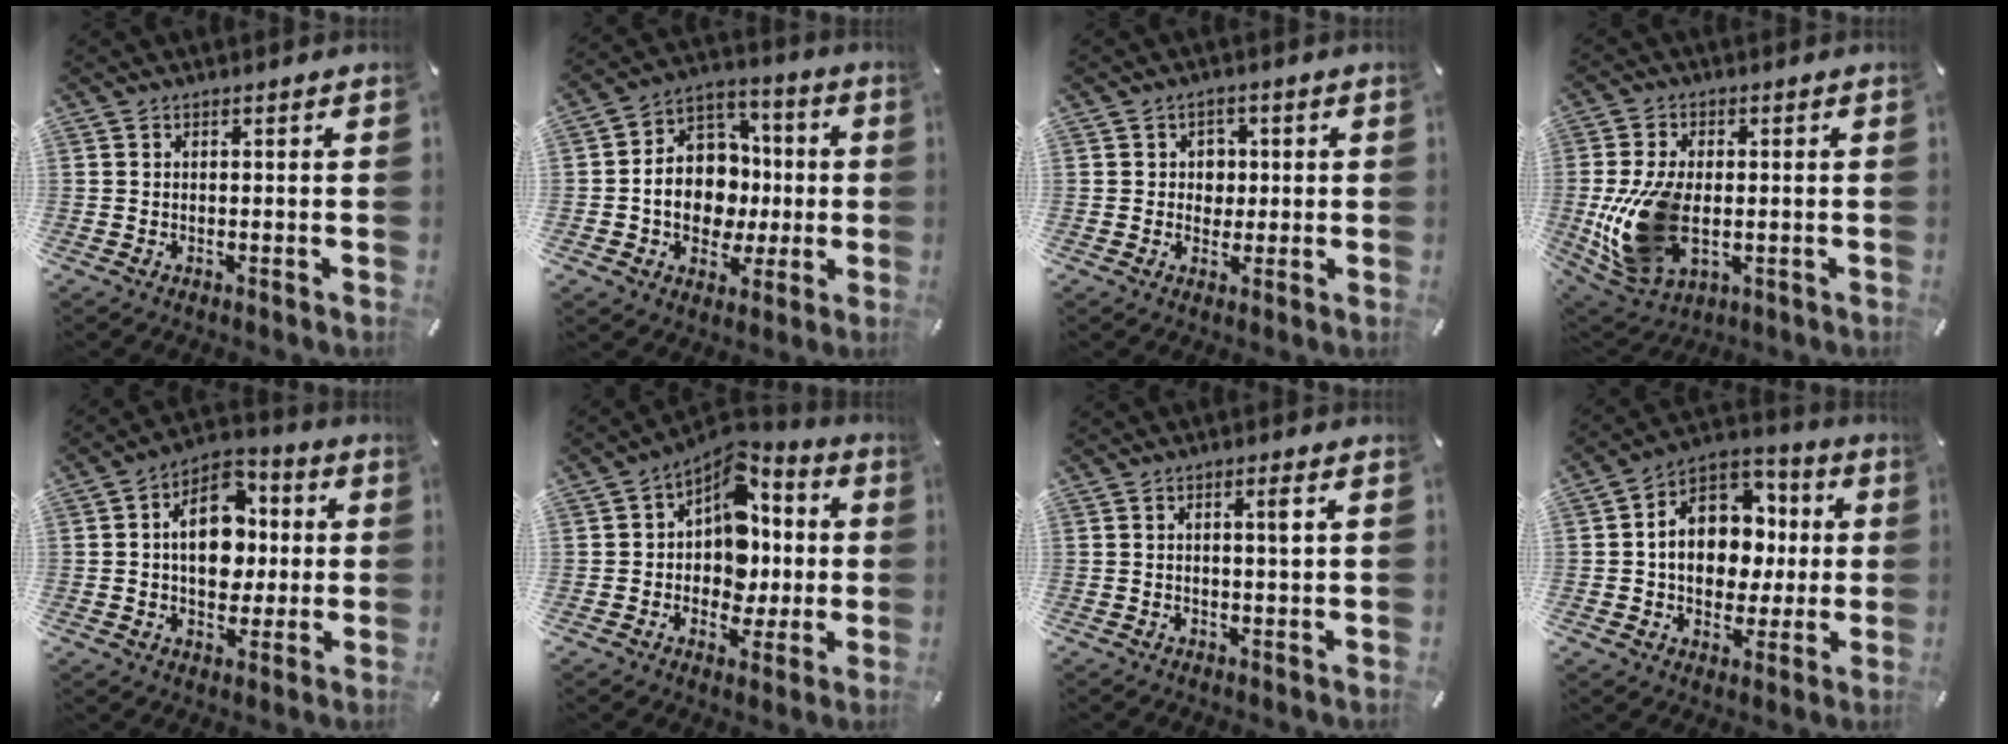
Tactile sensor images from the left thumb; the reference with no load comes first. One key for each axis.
{"total": 14.3, "fx": -1.5, "fy": 12.1, "fz": 7.4, "tx": -0.140, "ty": 0.007, "tz": -0.019}
{"total": 4.3, "fx": 0.3, "fy": 4.0, "fz": 1.3, "tx": -0.012, "ty": 0.000, "tz": 0.000}
{"total": 16.1, "fx": -1.9, "fy": 10.1, "fz": 12.4, "tx": -0.276, "ty": -0.009, "tz": -0.029}
{"total": 14.2, "fx": 1.2, "fy": 10.3, "fz": 9.7, "tx": -0.152, "ty": 0.003, "tz": 0.023}
{"total": 12.4, "fx": 1.7, "fy": 10.4, "fz": 6.5, "tx": -0.098, "ty": -0.022, "tz": 0.037}
{"total": 2.4, "fx": 0.5, "fy": 0.3, "fz": 2.3, "tx": -0.037, "ty": -0.002, "tz": 0.005}
{"total": 14.1, "fx": 0.1, "fy": 11.6, "fz": 8.0, "tx": -0.139, "ty": -0.002, "tz": 0.005}